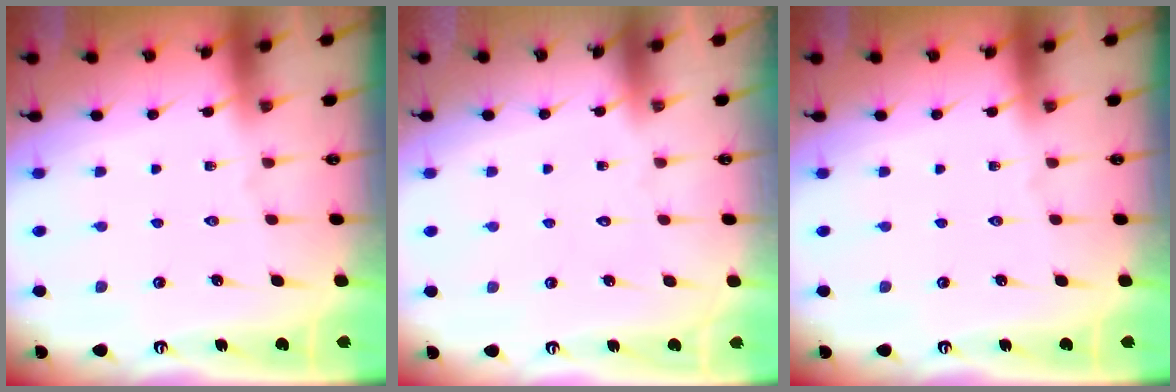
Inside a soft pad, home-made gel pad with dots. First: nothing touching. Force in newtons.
{"total": 1.8, "press": 1.8, "slide": 0.1}
{"total": 0.0}